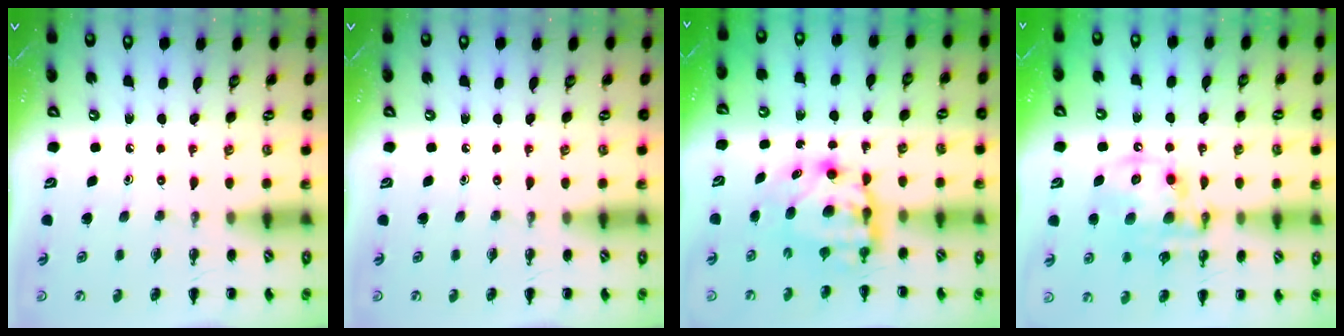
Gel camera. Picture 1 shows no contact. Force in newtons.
{"total": 0.0}
{"total": 6.7, "press": 6.5, "slide": 1.3}
{"total": 13.9, "press": 13.6, "slide": 2.9}